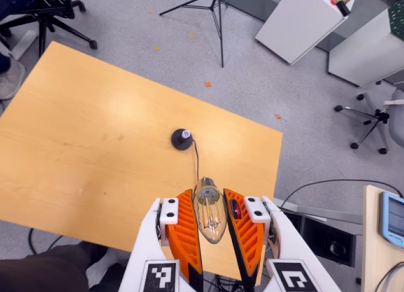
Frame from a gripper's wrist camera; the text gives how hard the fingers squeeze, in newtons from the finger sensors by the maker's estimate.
{"total": 11.2, "left": 11.9, "right": 10.5}